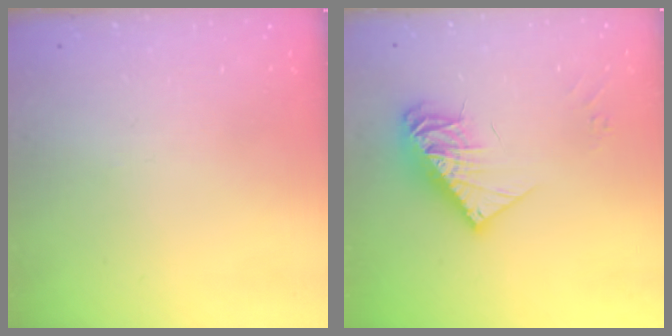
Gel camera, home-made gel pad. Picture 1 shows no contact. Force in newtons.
{"total": 13.5, "press": 13.5, "slide": 1.0}